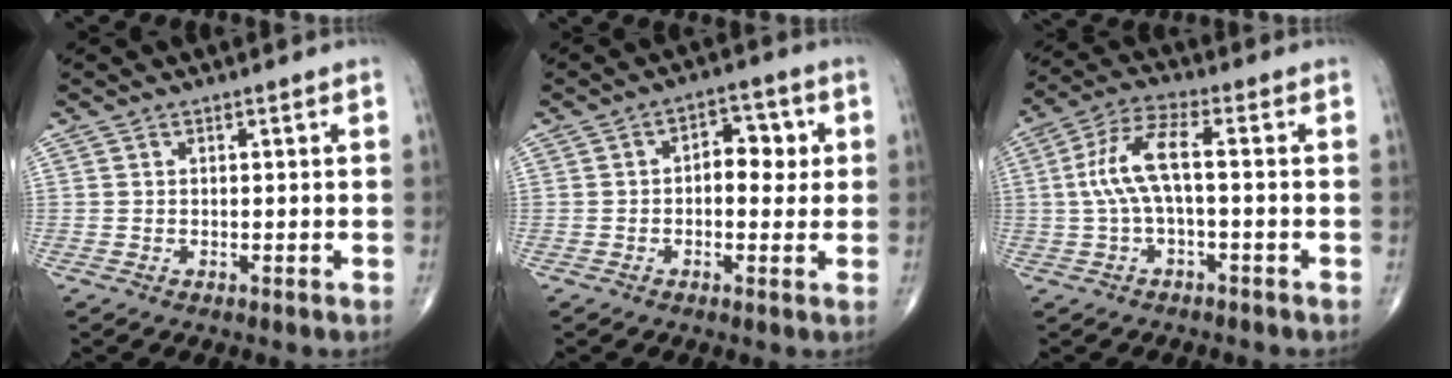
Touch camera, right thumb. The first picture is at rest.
{"total": 6.6, "force": [0.7, 4.1, 5.2], "torque": [-0.033, 0.012, 0.005]}
{"total": 8.8, "force": [-0.2, 2.7, 8.3], "torque": [-0.189, 0.034, -0.006]}